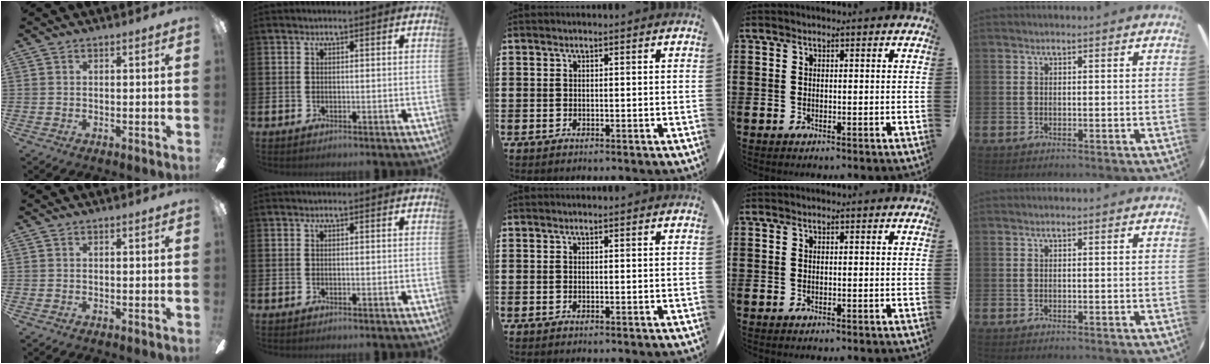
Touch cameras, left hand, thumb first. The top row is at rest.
{}